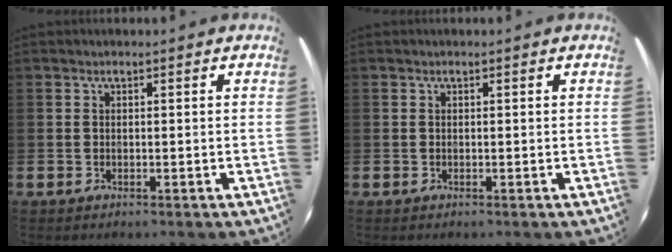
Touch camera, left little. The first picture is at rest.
{"total": 0.0}